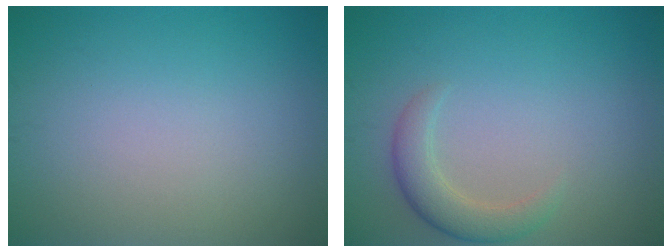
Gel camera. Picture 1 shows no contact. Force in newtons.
{"total": 2.8, "press": 2.8, "slide": 0.0}